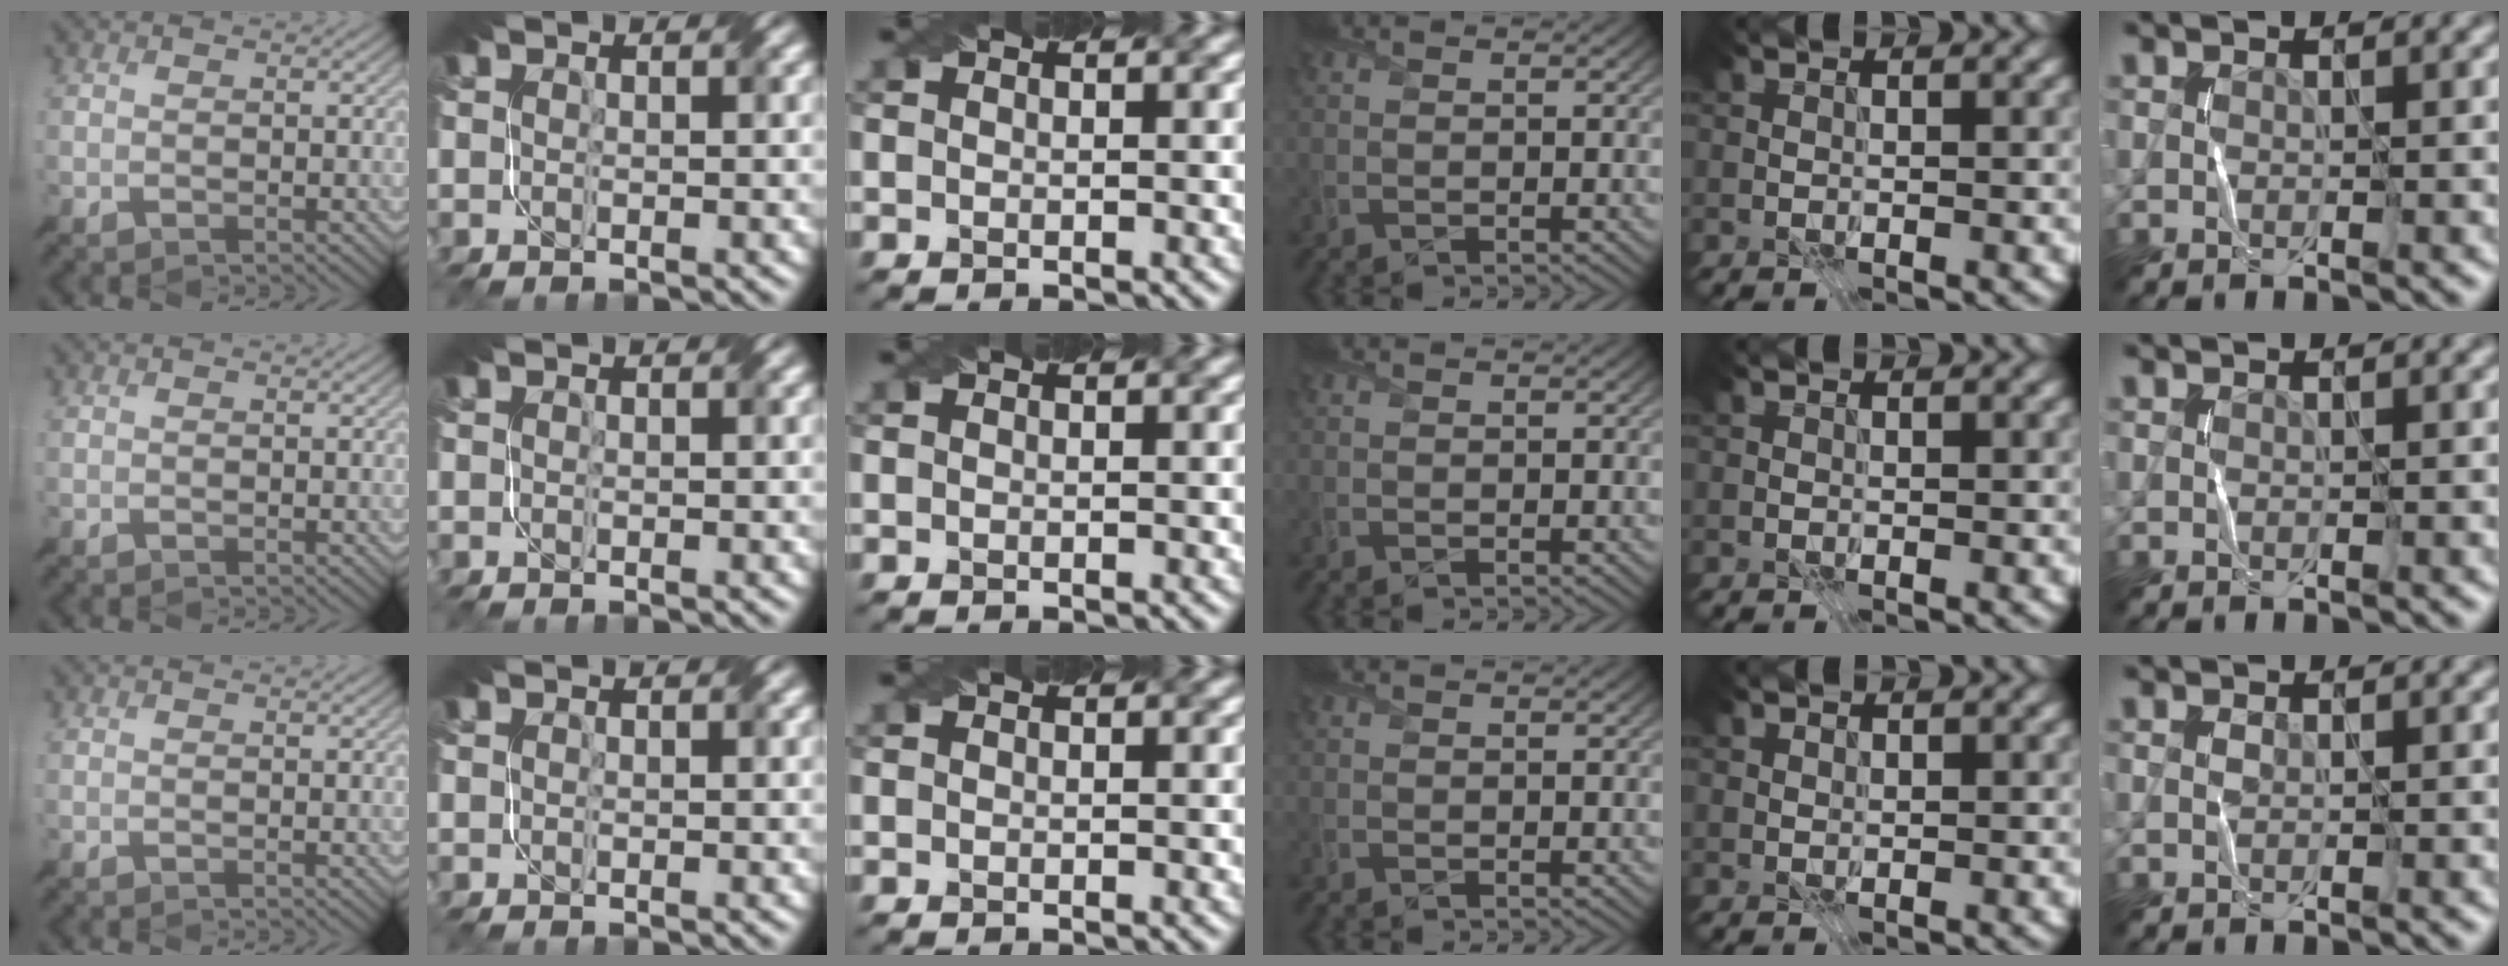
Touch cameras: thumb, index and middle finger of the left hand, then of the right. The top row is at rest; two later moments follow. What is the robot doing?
{"motion": "fold", "object": "file"}